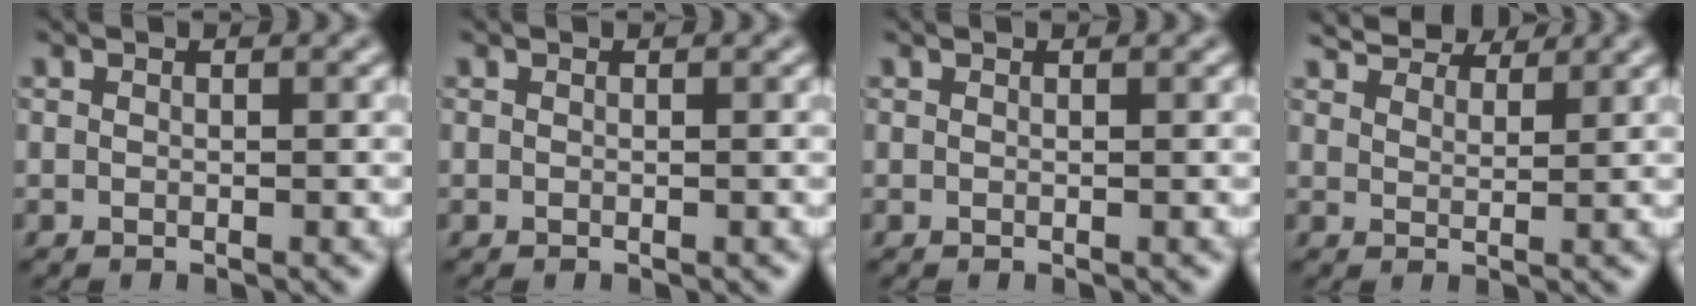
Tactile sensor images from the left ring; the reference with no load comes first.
{"total": 0.0}
{"total": 0.0}
{"total": 6.0, "force": [5.4, 1.4, 2.0], "torque": [-0.044, 0.007, 0.084]}